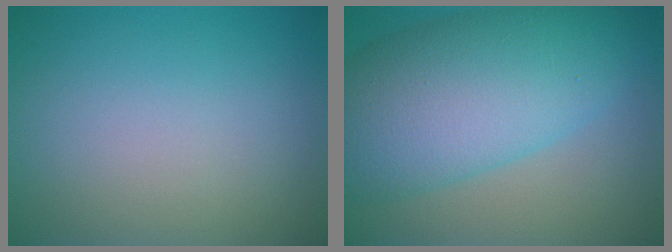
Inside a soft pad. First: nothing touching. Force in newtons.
{"total": 10.9, "press": 10.9, "slide": 0.2}